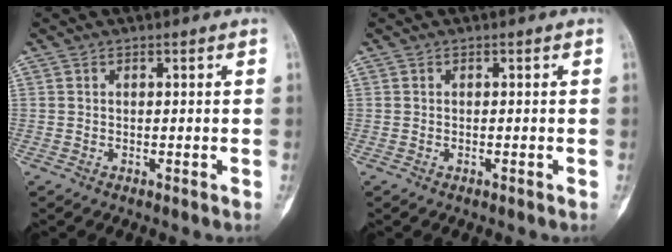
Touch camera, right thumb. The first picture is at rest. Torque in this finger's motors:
{"motor_torque": [0.18, 0.08, 0.07, -0.06, -0.03]}